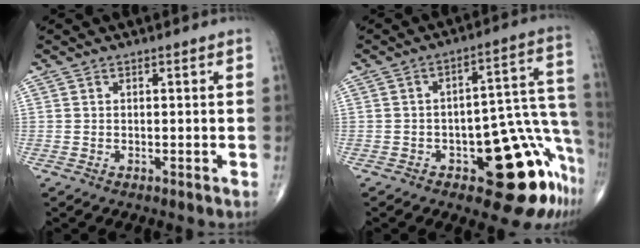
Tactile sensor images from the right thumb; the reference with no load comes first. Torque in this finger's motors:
{"motor_torque": [3.90, 1.11, 1.18, -0.82, 0.28]}